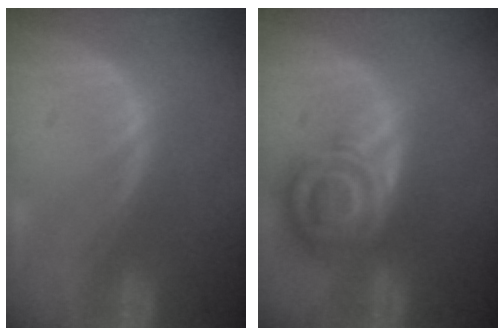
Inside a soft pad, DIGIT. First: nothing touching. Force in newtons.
{"total": 8.3, "press": 7.2, "slide": 4.1}